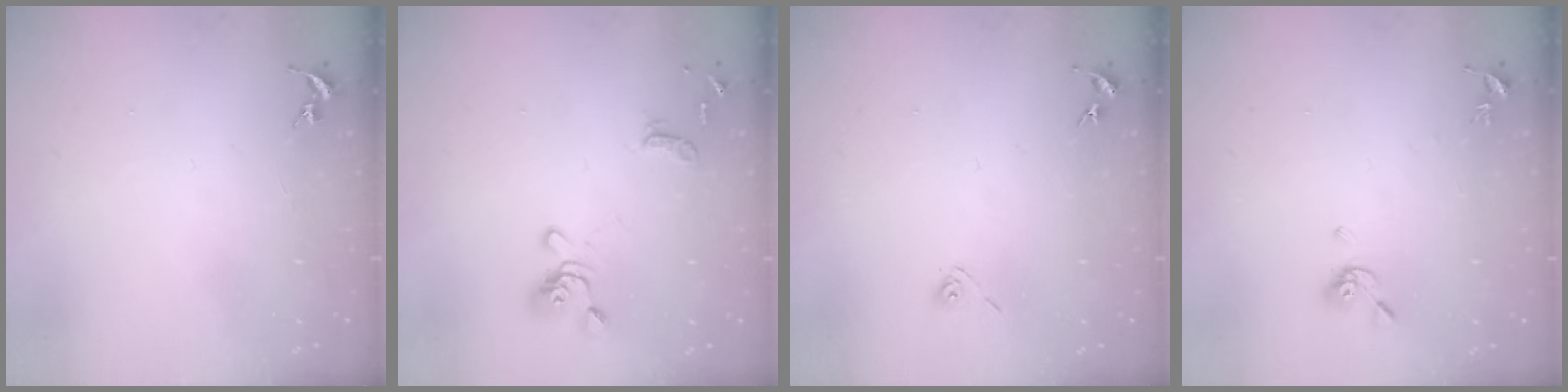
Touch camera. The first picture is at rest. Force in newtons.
{"total": 11.5, "press": 11.4, "slide": 1.1}
{"total": 3.9, "press": 3.4, "slide": 2.0}
{"total": 7.5, "press": 7.4, "slide": 1.1}